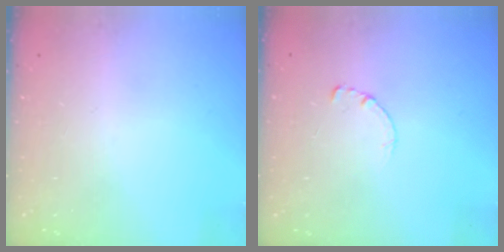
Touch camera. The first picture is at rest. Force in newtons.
{"total": 0.7, "press": 0.6, "slide": 0.1}